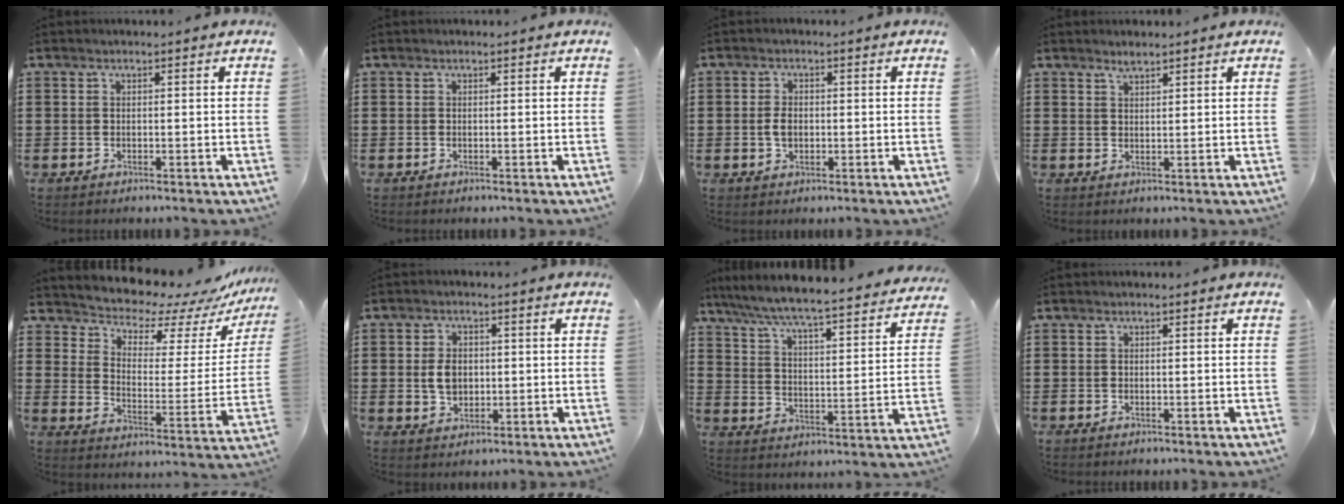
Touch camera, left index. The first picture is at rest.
{"total": 0.0}
{"total": 2.7, "force": [-0.2, 1.7, 2.1], "torque": [-0.049, 0.001, -0.005]}
{"total": 1.7, "force": [1.6, 0.3, 0.7], "torque": [-0.015, 0.000, 0.030]}
{"total": 6.4, "force": [6.2, 1.3, 0.8], "torque": [-0.039, -0.064, 0.102]}
{"total": 4.0, "force": [0.2, 2.9, 2.8], "torque": [-0.059, 0.003, -0.002]}
{"total": 5.9, "force": [5.5, -0.5, 2.0], "torque": [-0.067, -0.047, 0.087]}
{"total": 0.0}